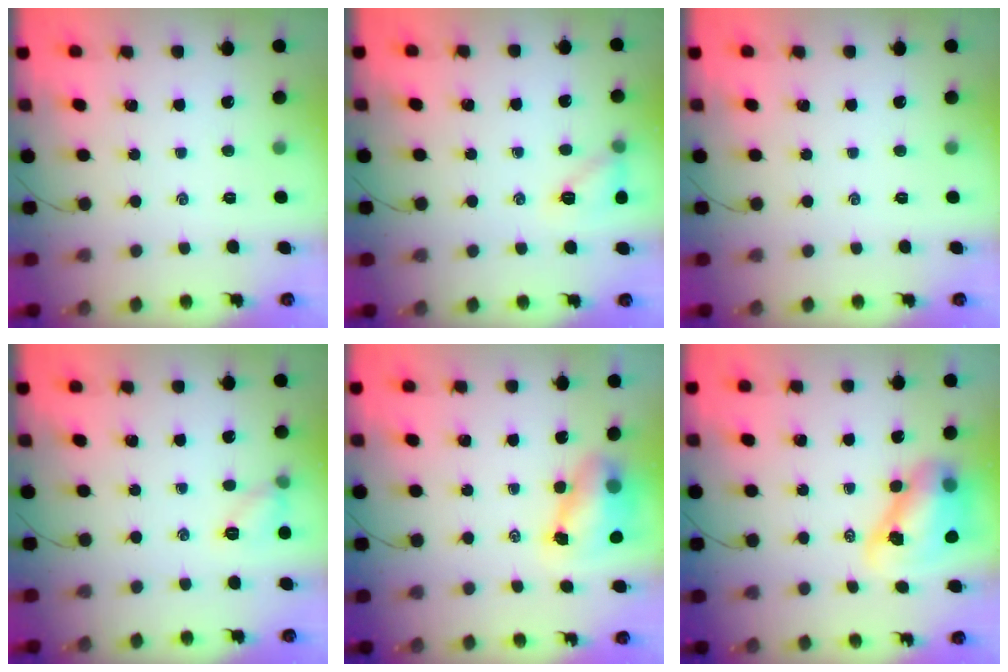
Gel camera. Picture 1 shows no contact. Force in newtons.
{"total": 8.7, "press": 8.7, "slide": 0.9}
{"total": 0.0}
{"total": 6.9, "press": 6.8, "slide": 0.8}
{"total": 7.5, "press": 7.4, "slide": 1.3}
{"total": 9.6, "press": 9.2, "slide": 2.8}